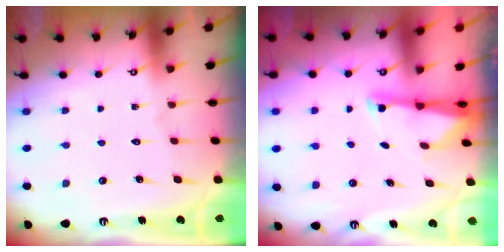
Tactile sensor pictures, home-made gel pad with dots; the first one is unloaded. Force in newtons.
{"total": 1.8, "press": 1.8, "slide": 0.4}